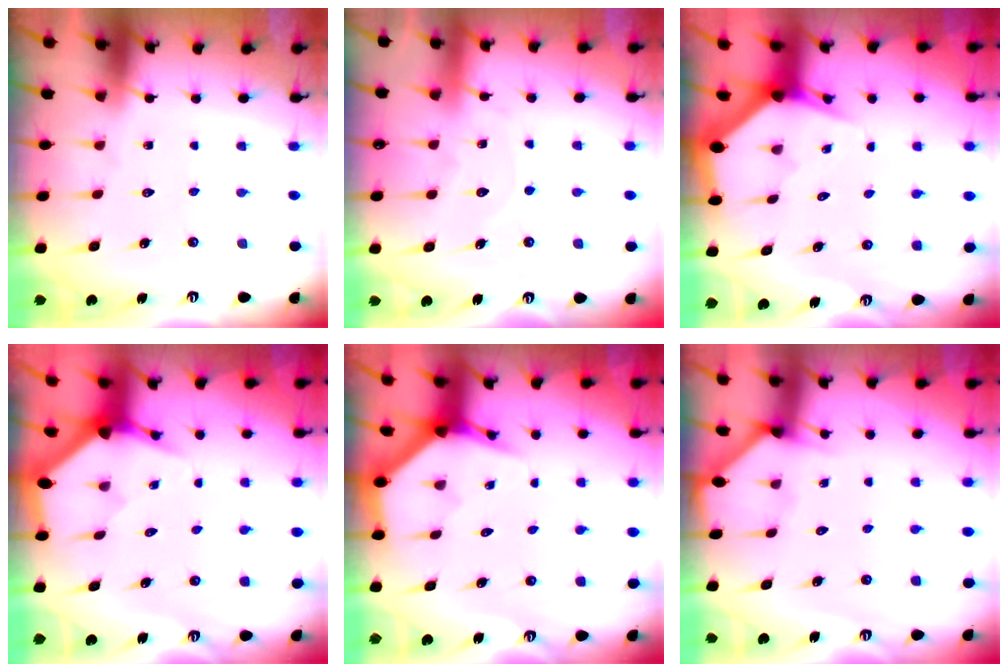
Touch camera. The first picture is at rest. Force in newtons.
{"total": 7.0, "press": 7.0, "slide": 0.8}
{"total": 2.9, "press": 2.9, "slide": 0.1}
{"total": 3.3, "press": 3.3, "slide": 0.1}
{"total": 4.0, "press": 4.0, "slide": 0.2}
{"total": 2.2, "press": 2.2, "slide": 0.3}